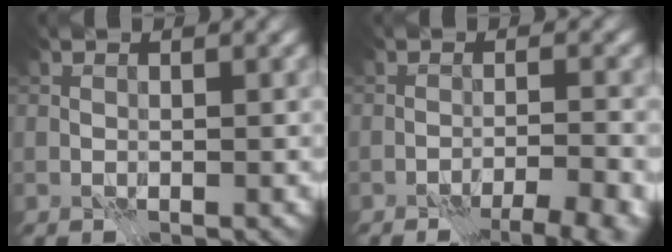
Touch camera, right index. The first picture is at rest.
{"total": 4.7, "force": [-3.6, 0.7, 3.0], "torque": [-0.045, 0.004, -0.052]}